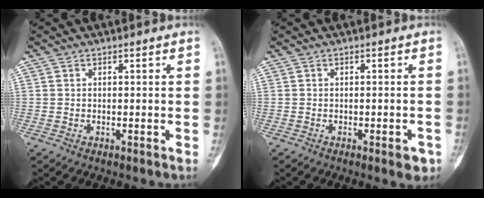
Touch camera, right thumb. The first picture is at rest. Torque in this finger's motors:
{"motor_torque": [0.36, 0.10, 0.31, -0.33, 0.10]}